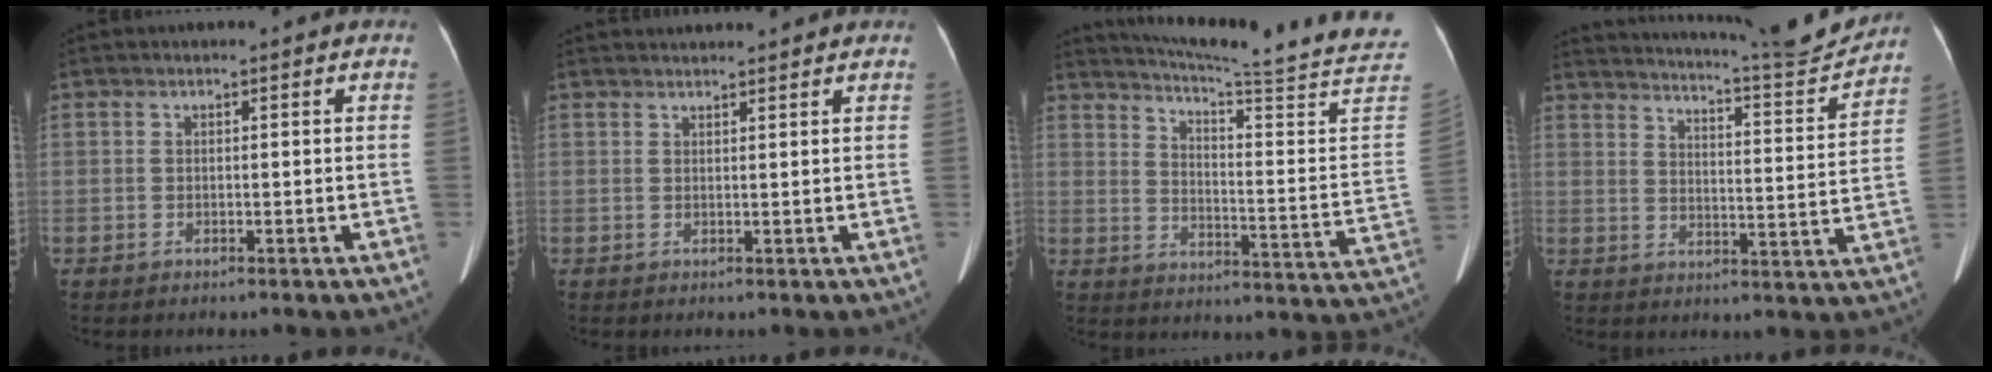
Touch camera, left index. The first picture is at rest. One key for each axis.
{"total": 5.1, "fx": 4.9, "fy": 0.2, "fz": 1.2, "tx": -0.015, "ty": 0.032, "tz": 0.062}
{"total": 27.1, "fx": 24.7, "fy": -2.3, "fz": 11.0, "tx": -0.173, "ty": -0.132, "tz": 0.304}
{"total": 16.2, "fx": 15.6, "fy": -0.6, "fz": 4.4, "tx": -0.080, "ty": -0.049, "tz": 0.208}